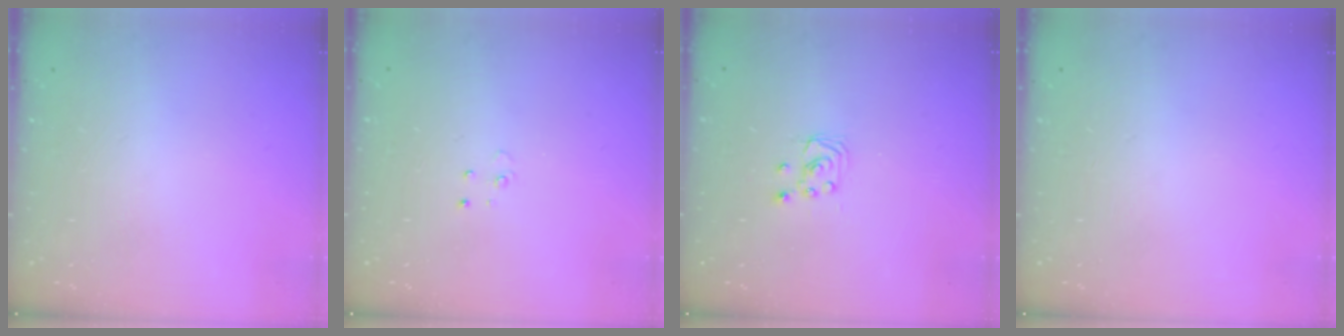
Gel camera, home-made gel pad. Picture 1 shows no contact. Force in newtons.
{"total": 3.0, "press": 2.9, "slide": 0.3}
{"total": 2.3, "press": 2.2, "slide": 0.3}
{"total": 0.0}